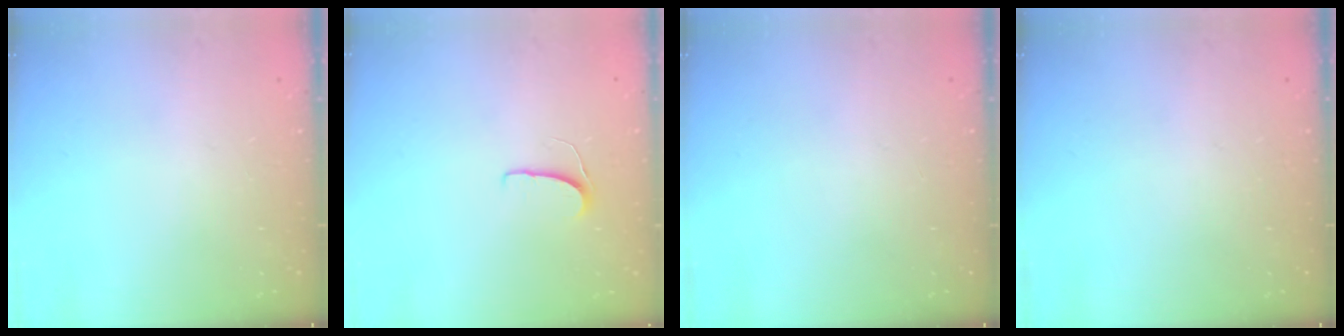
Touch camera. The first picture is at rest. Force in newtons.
{"total": 5.4, "press": 5.4, "slide": 0.4}
{"total": 0.0}
{"total": 0.0}